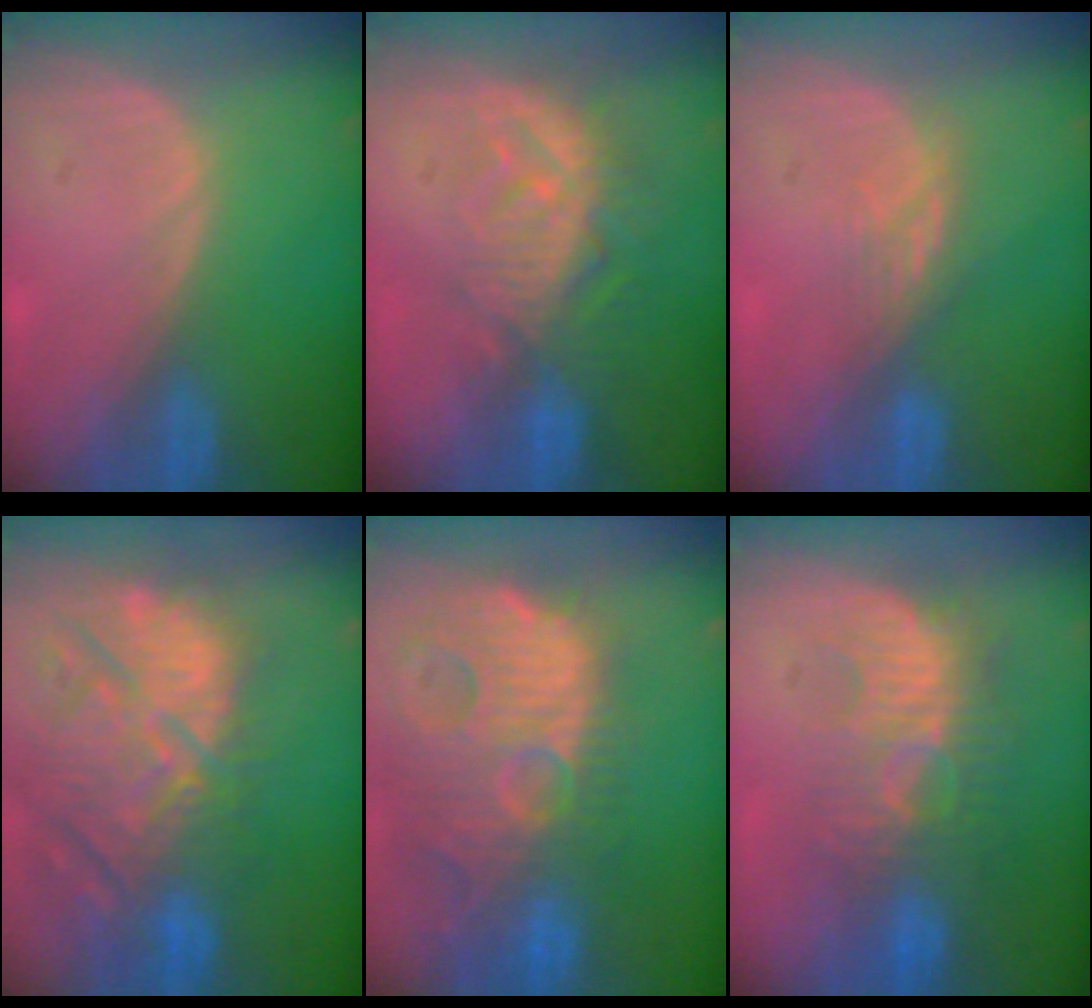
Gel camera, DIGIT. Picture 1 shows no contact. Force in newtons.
{"total": 9.3, "press": 8.1, "slide": 4.5}
{"total": 3.3, "press": 3.0, "slide": 1.5}
{"total": 14.5, "press": 12.7, "slide": 7.0}
{"total": 14.8, "press": 12.7, "slide": 7.6}
{"total": 9.2, "press": 8.8, "slide": 2.8}